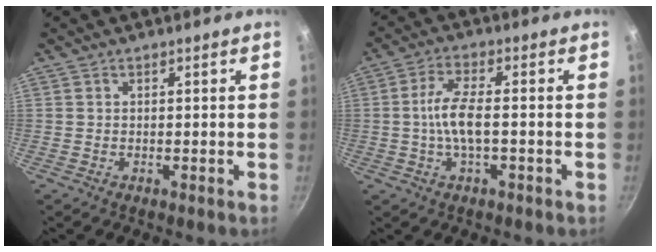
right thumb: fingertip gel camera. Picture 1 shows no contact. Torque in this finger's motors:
{"motor_torque": [-0.54, 0.84, 1.06, 0.24, 0.23]}